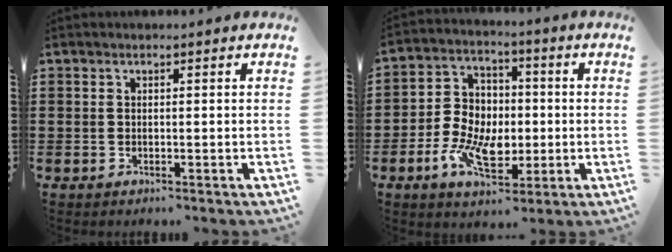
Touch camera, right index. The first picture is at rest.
{"total": 9.1, "force": [-2.1, 6.8, 5.6], "torque": [-0.124, 0.018, -0.040]}